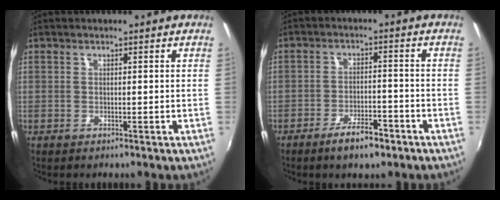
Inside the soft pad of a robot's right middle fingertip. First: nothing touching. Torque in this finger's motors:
{"motor_torque": [0.87, -1.27, 0.09, 0.02]}